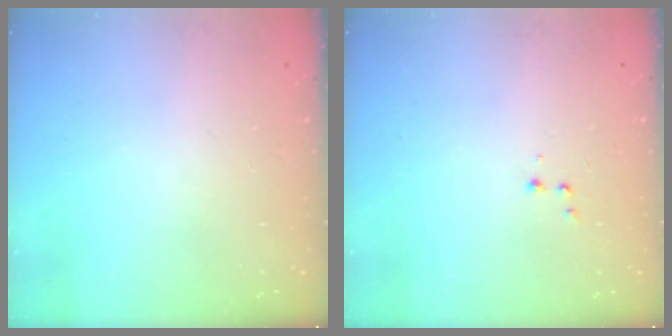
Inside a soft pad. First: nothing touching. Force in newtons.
{"total": 2.6, "press": 2.5, "slide": 0.6}